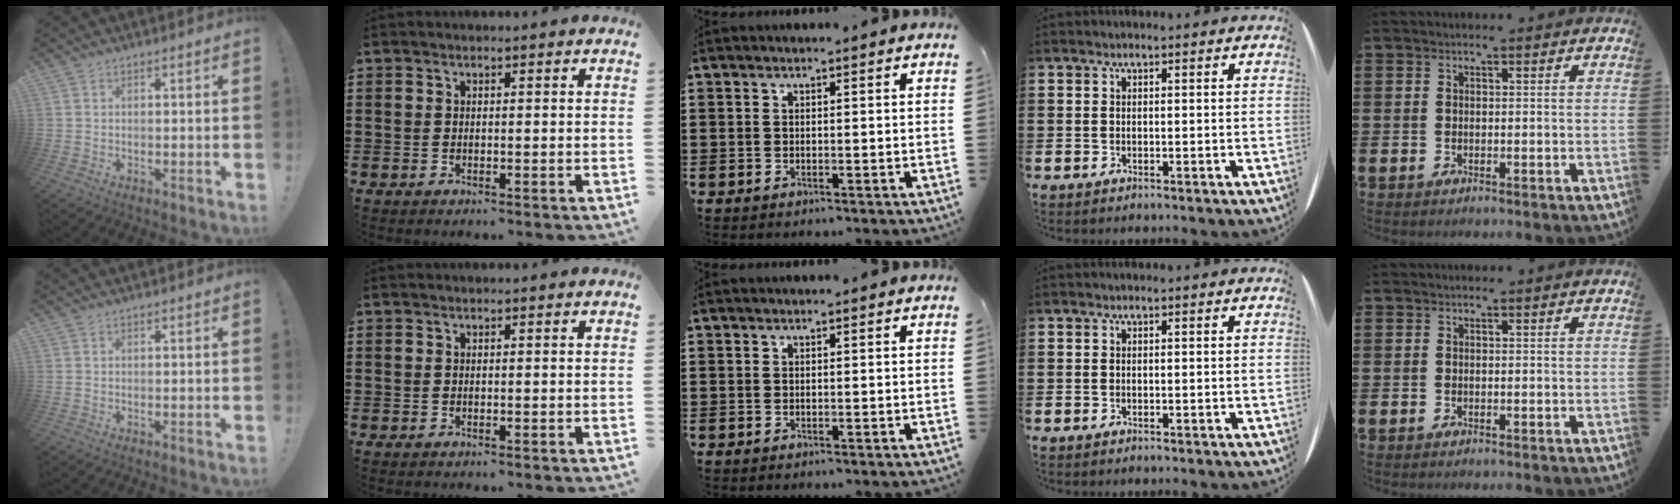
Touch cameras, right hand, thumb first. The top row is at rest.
{}